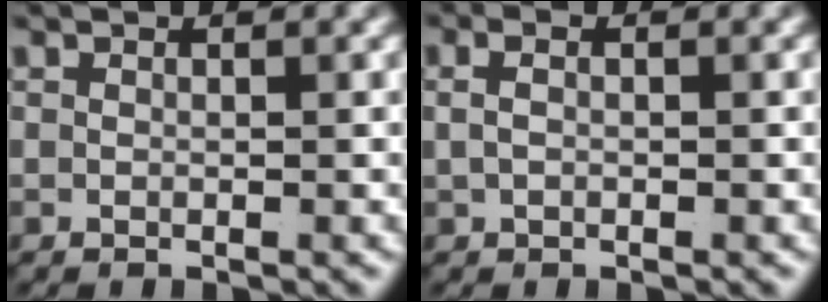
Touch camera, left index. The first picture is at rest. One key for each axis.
{"total": 1.2, "fx": -0.1, "fy": 0.3, "fz": 1.1, "tx": -0.024, "ty": -0.002, "tz": 0.003}